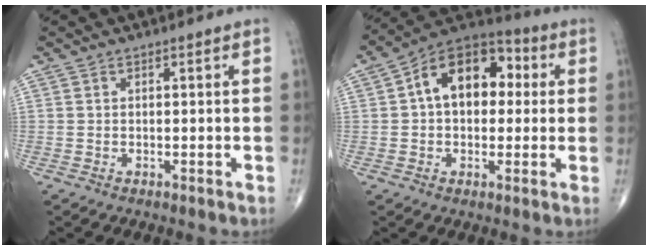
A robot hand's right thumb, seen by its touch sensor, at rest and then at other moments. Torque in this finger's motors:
{"motor_torque": [-0.04, 0.41, 0.34, 0.05, 0.11]}